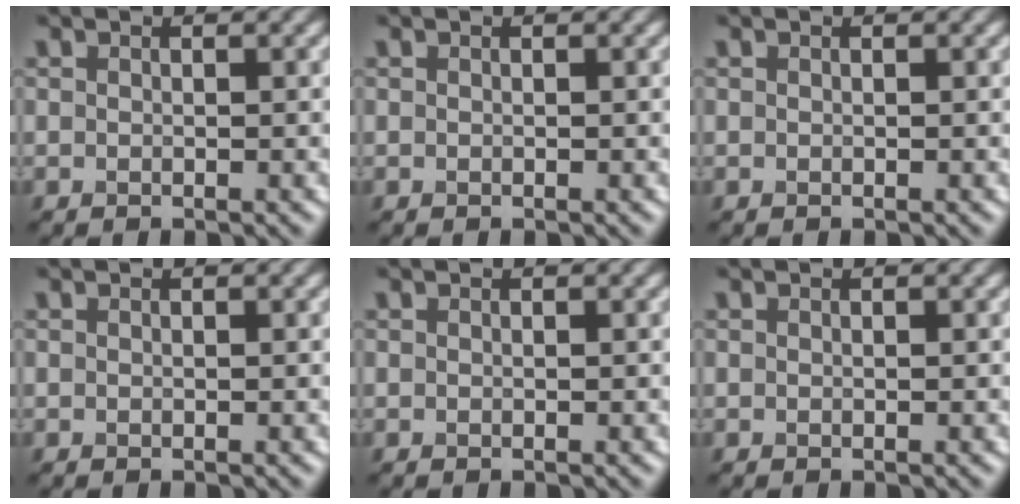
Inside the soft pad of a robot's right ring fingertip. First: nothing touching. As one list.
[{"total": 0.0}, {"total": 0.0}, {"total": 0.0}, {"total": 0.0}, {"total": 0.0}]